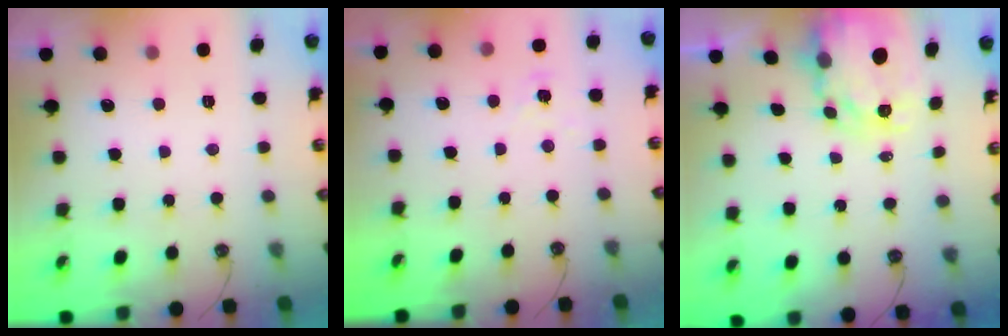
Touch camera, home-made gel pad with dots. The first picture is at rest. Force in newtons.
{"total": 5.8, "press": 5.8, "slide": 0.5}
{"total": 5.1, "press": 5.1, "slide": 0.4}